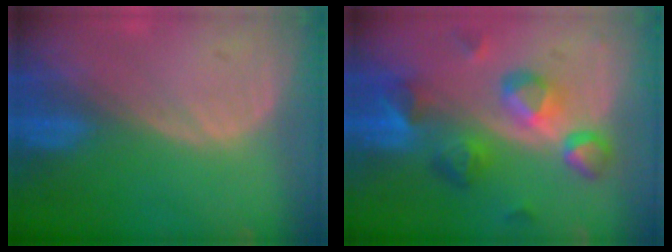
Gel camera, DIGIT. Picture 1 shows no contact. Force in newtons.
{"total": 9.5, "press": 8.4, "slide": 4.5}